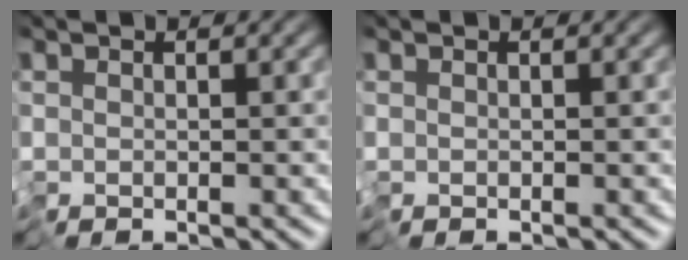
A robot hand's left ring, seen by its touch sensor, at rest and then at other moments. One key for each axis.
{"total": 0.0}